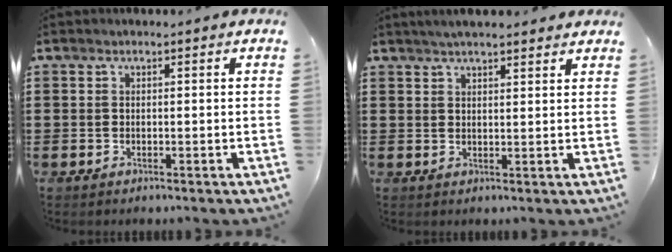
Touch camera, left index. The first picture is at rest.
{"total": 3.0, "force": [2.8, 0.2, 1.2], "torque": [-0.030, 0.001, 0.052]}